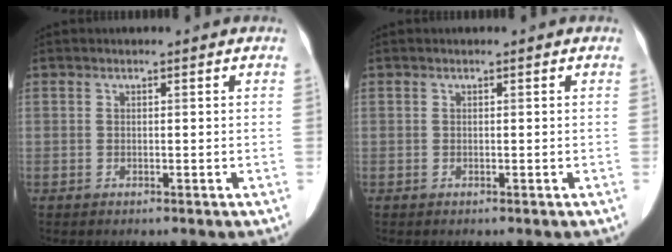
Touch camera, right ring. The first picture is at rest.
{"total": 0.0}